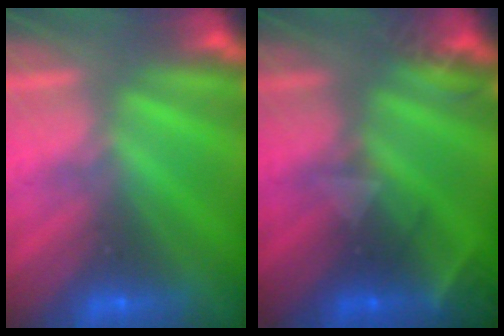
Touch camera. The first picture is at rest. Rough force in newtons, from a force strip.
{"total": 2.2}